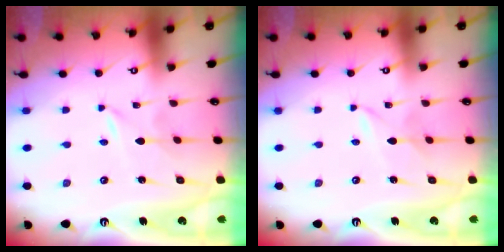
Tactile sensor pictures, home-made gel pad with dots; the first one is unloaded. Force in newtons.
{"total": 2.1, "press": 2.0, "slide": 0.2}